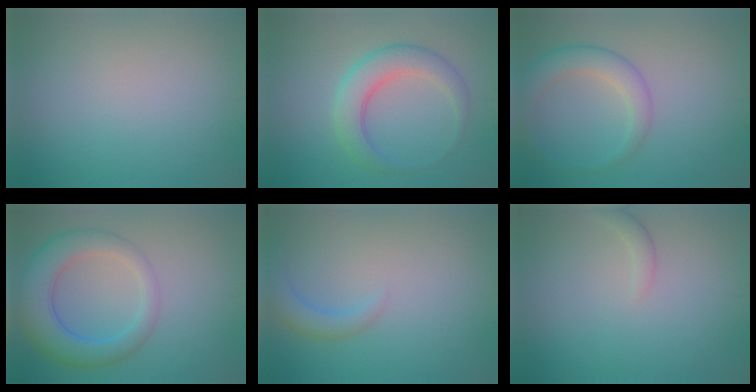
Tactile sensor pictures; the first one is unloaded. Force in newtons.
{"total": 4.5, "press": 4.5, "slide": 0.1}
{"total": 2.9, "press": 2.8, "slide": 0.1}
{"total": 6.4, "press": 6.4, "slide": 0.3}
{"total": 2.3, "press": 2.3, "slide": 0.3}
{"total": 1.1, "press": 1.1, "slide": 0.2}